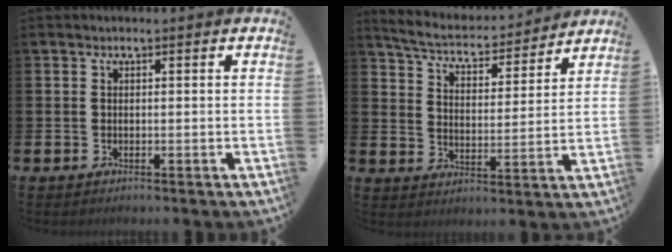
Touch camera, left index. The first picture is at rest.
{"total": 5.7, "force": [5.5, 1.0, 1.4], "torque": [-0.058, -0.042, 0.091]}